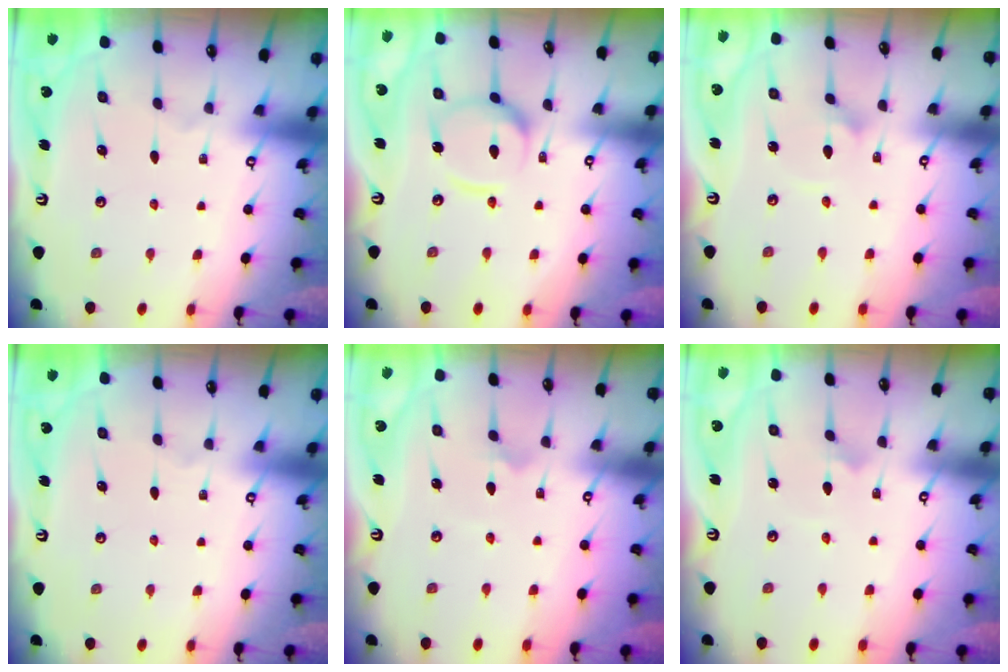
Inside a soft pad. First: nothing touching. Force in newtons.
{"total": 13.3, "press": 13.2, "slide": 1.2}
{"total": 1.5, "press": 1.5, "slide": 0.1}
{"total": 0.0}
{"total": 4.0, "press": 4.0, "slide": 0.3}
{"total": 1.5, "press": 1.5, "slide": 0.1}